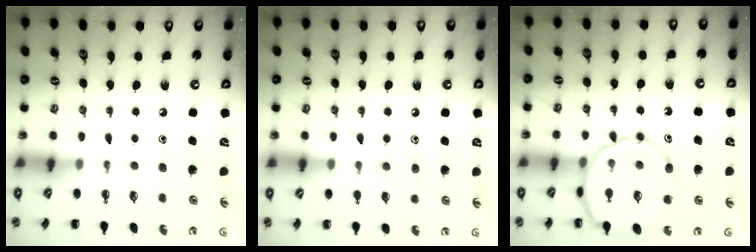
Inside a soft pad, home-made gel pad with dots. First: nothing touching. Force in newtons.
{"total": 8.0, "press": 7.8, "slide": 1.7}
{"total": 13.3, "press": 13.2, "slide": 1.2}